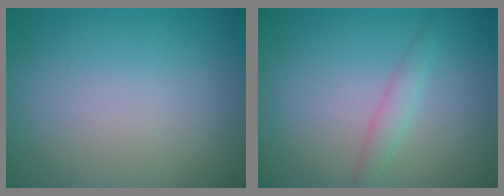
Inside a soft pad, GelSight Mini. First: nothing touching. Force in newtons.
{"total": 1.6, "press": 1.6, "slide": 0.0}